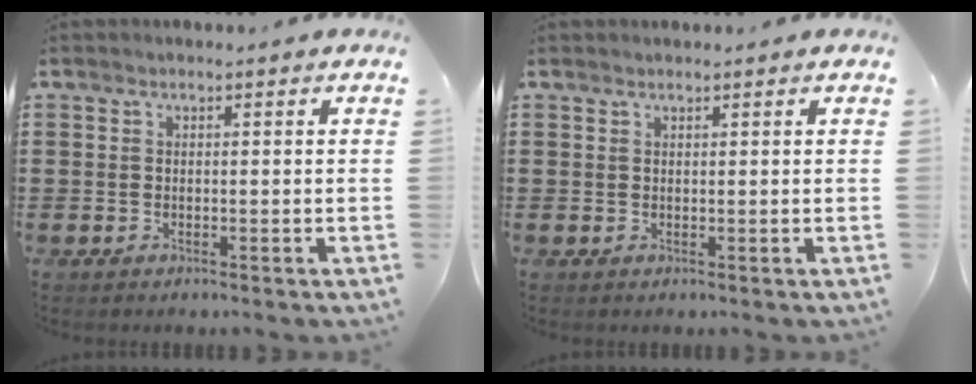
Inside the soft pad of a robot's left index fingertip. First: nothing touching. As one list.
[{"total": 0.6, "force": [0.6, 0.2, 0.1], "torque": [-0.004, -0.001, 0.013]}]